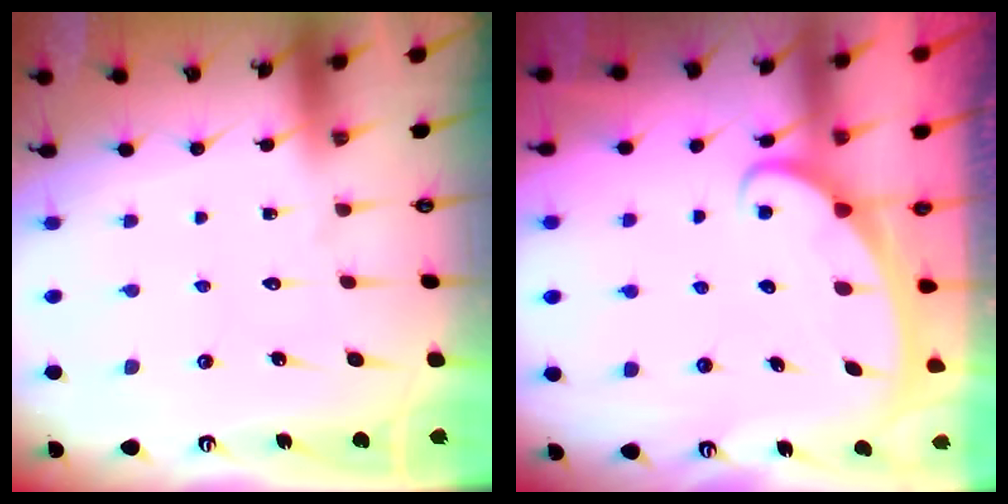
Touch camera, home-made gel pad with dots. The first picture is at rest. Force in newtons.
{"total": 2.5, "press": 2.5, "slide": 0.3}